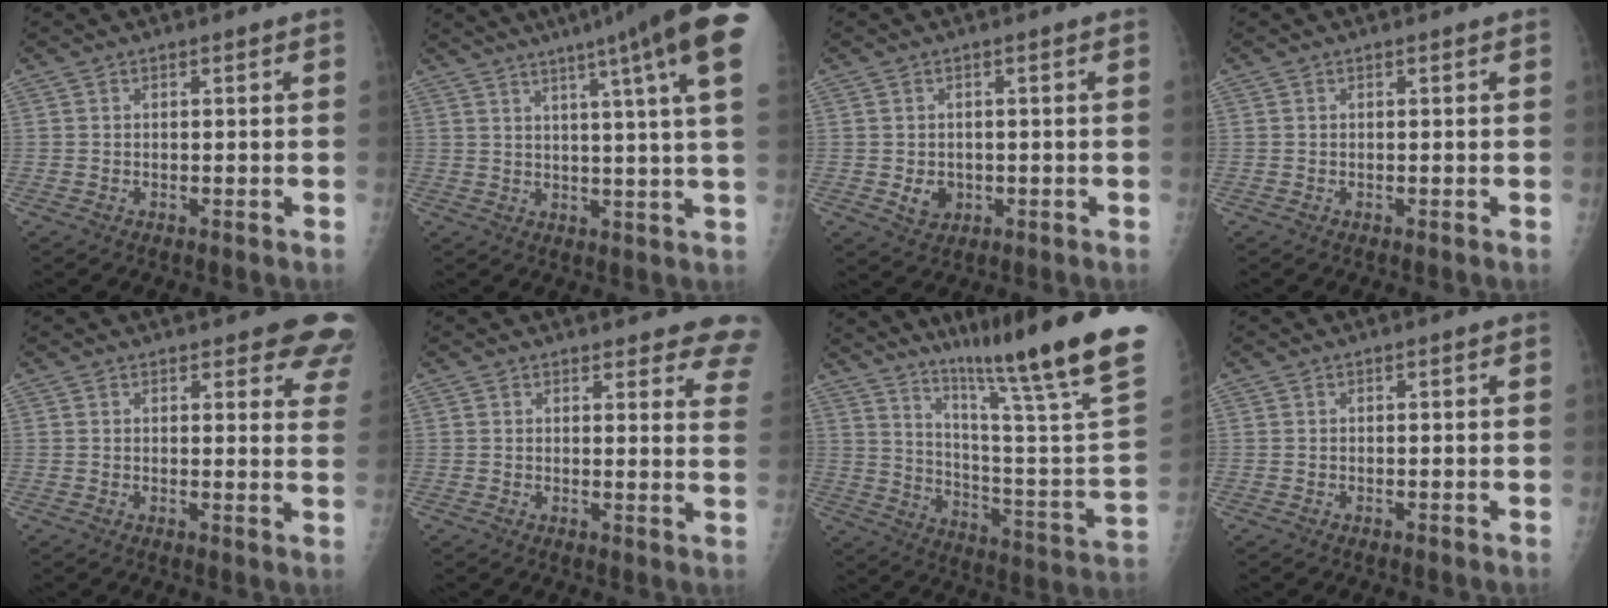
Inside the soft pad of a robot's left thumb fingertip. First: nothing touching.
{"total": 19.9, "force": [11.2, 0.5, 16.5], "torque": [-0.228, -0.028, 0.123]}
{"total": 3.2, "force": [-0.3, 2.7, 1.7], "torque": [-0.016, -0.002, 0.005]}
{"total": 0.0}
{"total": 9.4, "force": [7.8, 3.2, 4.3], "torque": [-0.001, -0.033, 0.067]}
{"total": 11.5, "force": [10.7, 3.0, 3.1], "torque": [0.017, -0.063, 0.089]}
{"total": 30.3, "force": [20.5, 1.3, 22.3], "torque": [-0.307, -0.115, 0.305]}
{"total": 0.0}